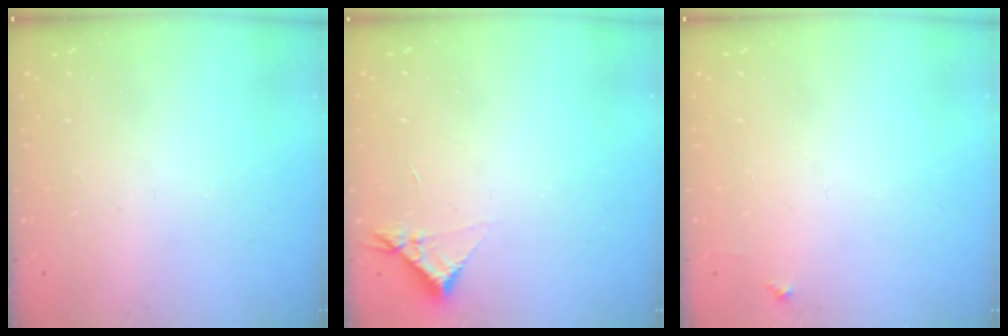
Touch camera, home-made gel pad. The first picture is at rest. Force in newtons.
{"total": 3.1, "press": 3.1, "slide": 0.5}
{"total": 4.7, "press": 4.6, "slide": 0.5}